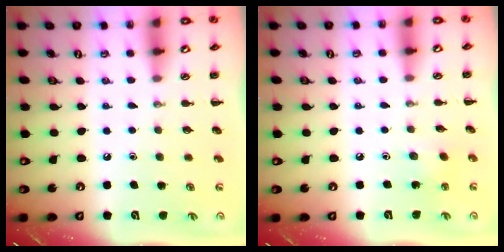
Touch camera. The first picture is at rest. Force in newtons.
{"total": 2.4, "press": 2.3, "slide": 0.6}